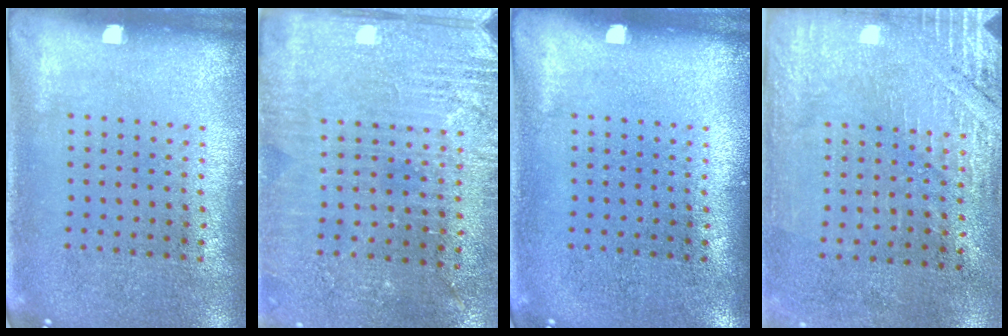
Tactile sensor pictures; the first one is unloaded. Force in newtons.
{"total": 2.8, "press": 2.8, "slide": 0.5}
{"total": 0.0}
{"total": 2.8, "press": 2.5, "slide": 1.2}